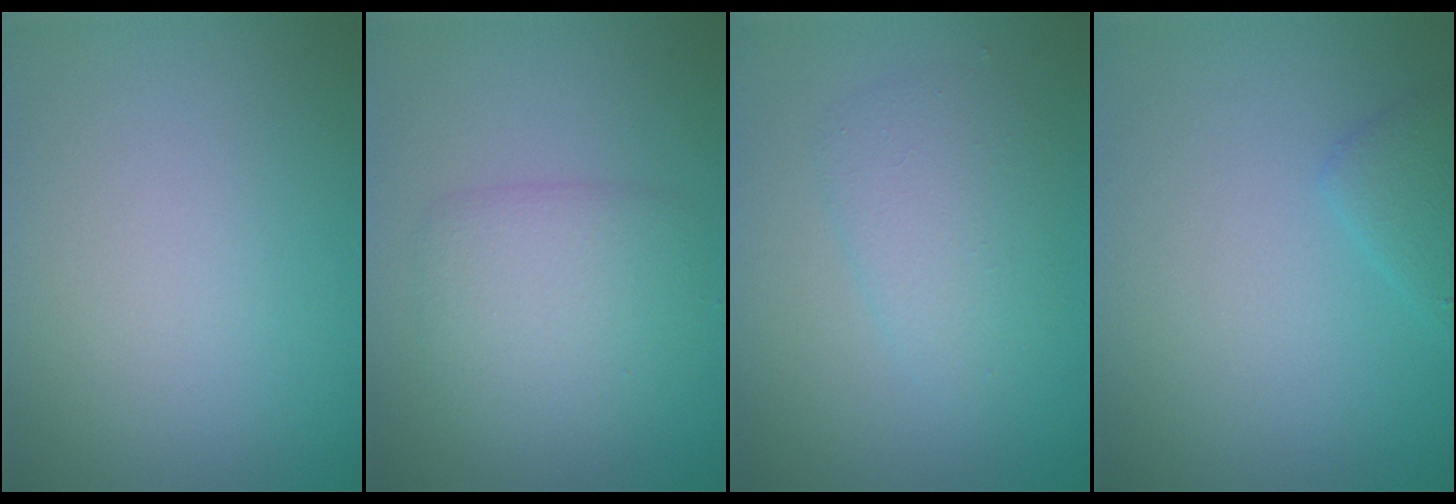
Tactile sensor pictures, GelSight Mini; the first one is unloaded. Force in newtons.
{"total": 3.5, "press": 3.5, "slide": 0.2}
{"total": 2.6, "press": 2.6, "slide": 0.1}
{"total": 1.5, "press": 1.5, "slide": 0.2}